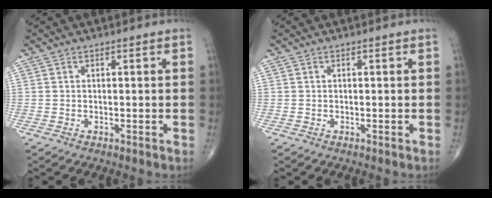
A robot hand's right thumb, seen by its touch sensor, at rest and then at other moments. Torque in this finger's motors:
{"motor_torque": [-0.01, -0.02, -0.03, -0.01, 0.01]}